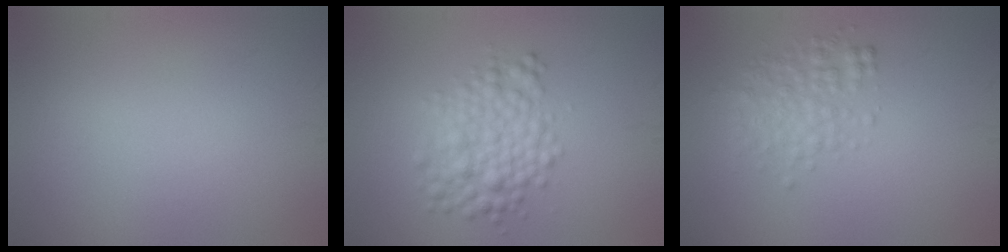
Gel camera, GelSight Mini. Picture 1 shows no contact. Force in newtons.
{"total": 4.0, "press": 4.0, "slide": 0.1}
{"total": 3.0, "press": 3.0, "slide": 0.1}